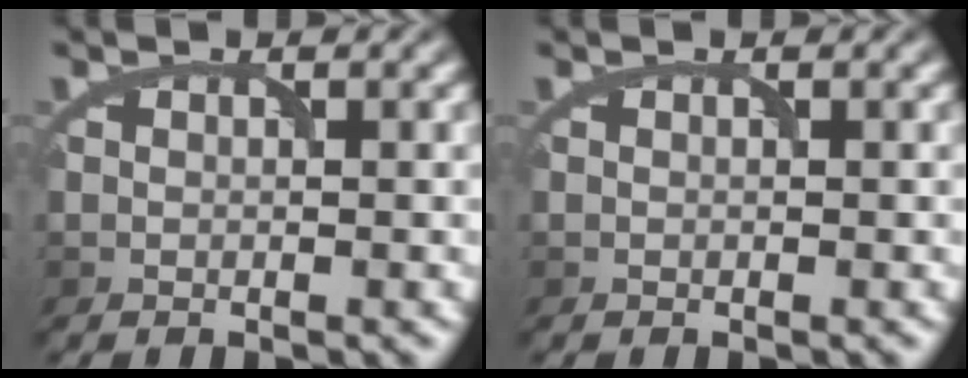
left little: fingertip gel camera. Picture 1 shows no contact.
{"total": 0.0}